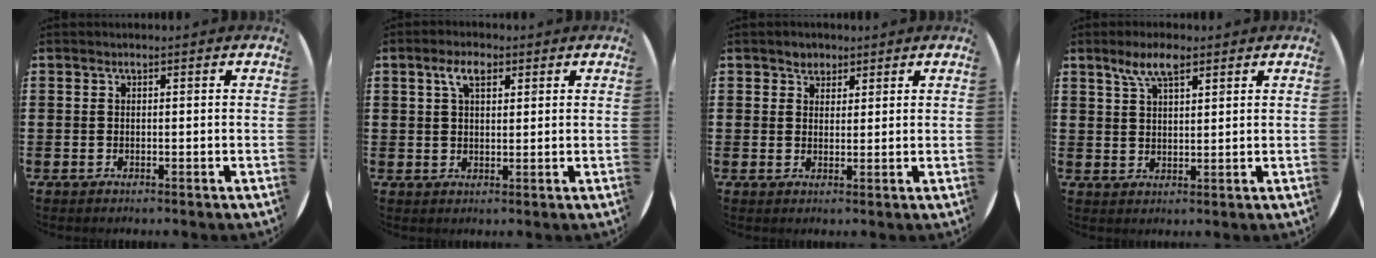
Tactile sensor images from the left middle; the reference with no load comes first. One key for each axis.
{"total": 3.7, "fx": 2.2, "fy": 1.7, "fz": 2.5, "tx": -0.047, "ty": 0.007, "tz": 0.036}
{"total": 1.9, "fx": 1.5, "fy": 1.1, "fz": 0.0, "tx": 0.006, "ty": 0.002, "tz": 0.029}
{"total": 4.9, "fx": 3.3, "fy": 1.8, "fz": 3.1, "tx": -0.060, "ty": 0.004, "tz": 0.057}